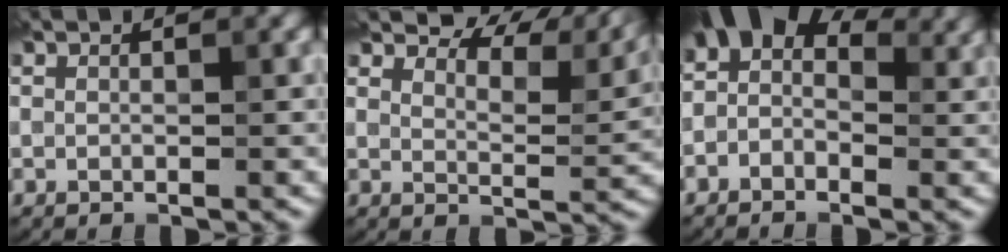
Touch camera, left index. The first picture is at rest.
{"total": 7.8, "force": [6.8, 2.0, 3.3], "torque": [-0.053, 0.010, 0.094]}
{"total": 6.0, "force": [0.8, 4.3, 4.1], "torque": [-0.050, 0.015, -0.007]}